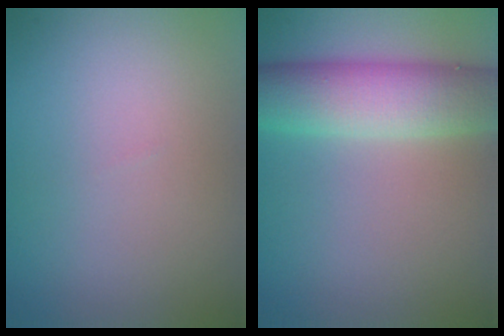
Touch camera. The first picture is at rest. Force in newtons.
{"total": 6.8, "press": 6.8, "slide": 0.3}